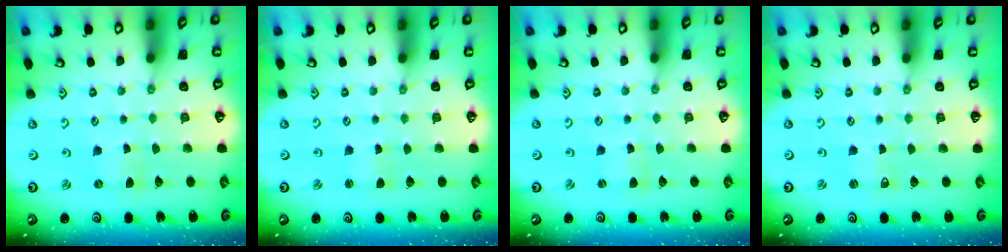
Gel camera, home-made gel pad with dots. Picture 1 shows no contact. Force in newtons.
{"total": 0.7, "press": 0.7, "slide": 0.1}
{"total": 0.6, "press": 0.6, "slide": 0.1}
{"total": 2.3, "press": 2.2, "slide": 0.4}